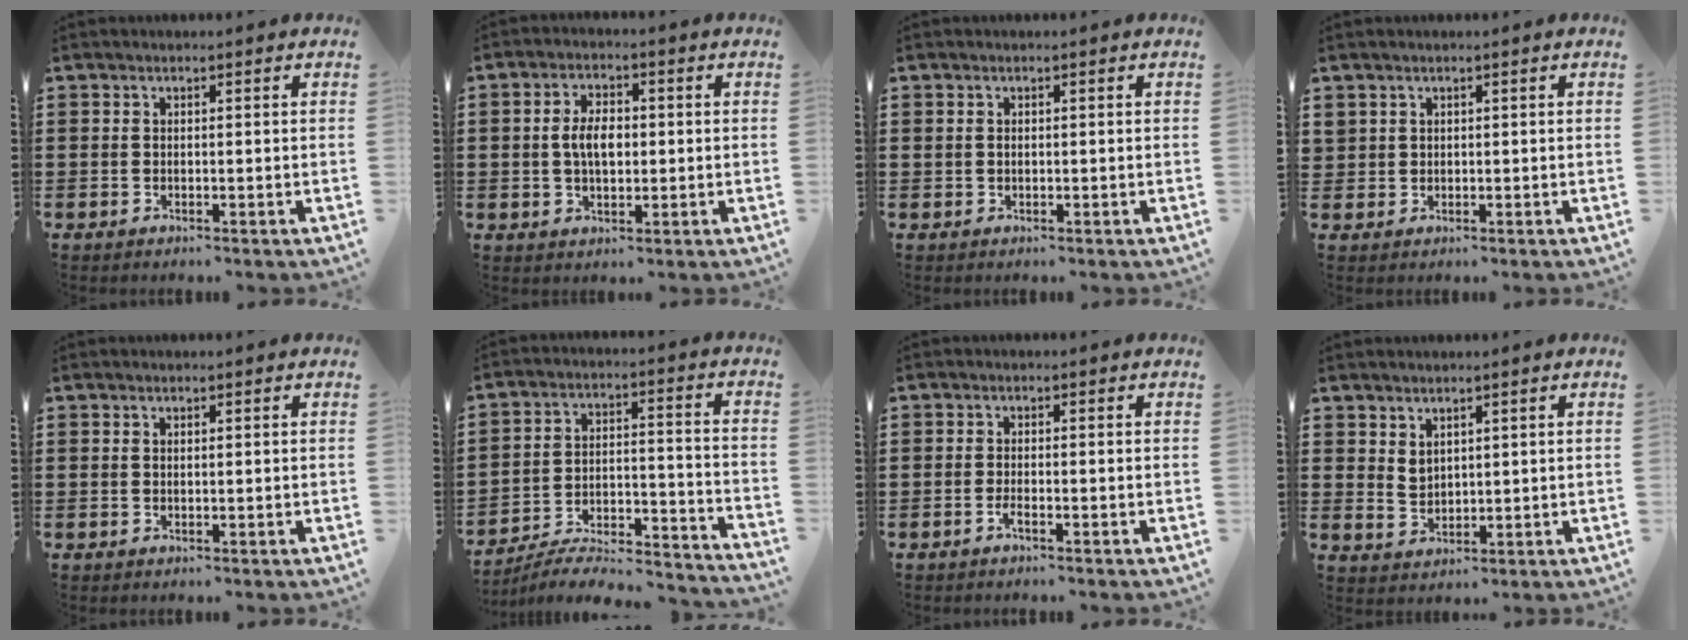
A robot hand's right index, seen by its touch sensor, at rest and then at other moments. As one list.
[{"total": 5.0, "force": [0.1, 2.8, 4.1], "torque": [-0.082, 0.004, -0.005]}, {"total": 0.5, "force": [0.2, 0.4, 0.2], "torque": [-0.006, 0.002, 0.003]}, {"total": 1.4, "force": [1.0, 1.0, 0.0], "torque": [-0.003, 0.005, 0.020]}, {"total": 0.0}, {"total": 6.0, "force": [-5.5, 1.0, 2.1], "torque": [-0.038, -0.002, -0.111]}, {"total": 1.4, "force": [-0.8, 0.1, 1.1], "torque": [-0.028, -0.005, -0.016]}, {"total": 2.6, "force": [2.1, 1.4, 0.5], "torque": [-0.015, 0.004, 0.042]}]